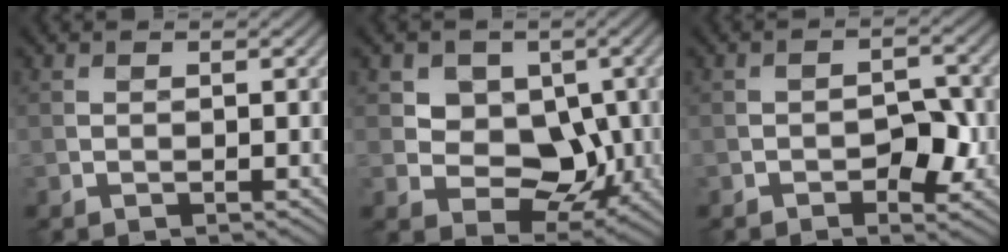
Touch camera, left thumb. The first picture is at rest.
{"total": 6.8, "force": [1.0, 5.6, 3.8], "torque": [-0.069, -0.013, 0.003]}
{"total": 4.5, "force": [-1.6, 2.5, 3.3], "torque": [-0.043, 0.003, -0.027]}